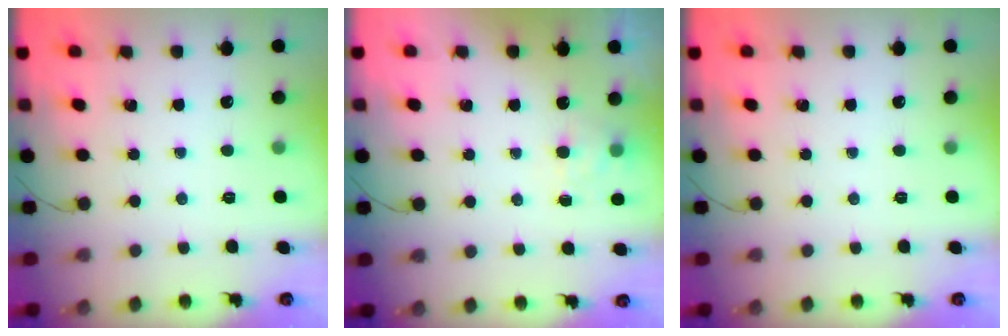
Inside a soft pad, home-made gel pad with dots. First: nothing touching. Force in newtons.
{"total": 5.7, "press": 5.5, "slide": 1.5}
{"total": 0.0}